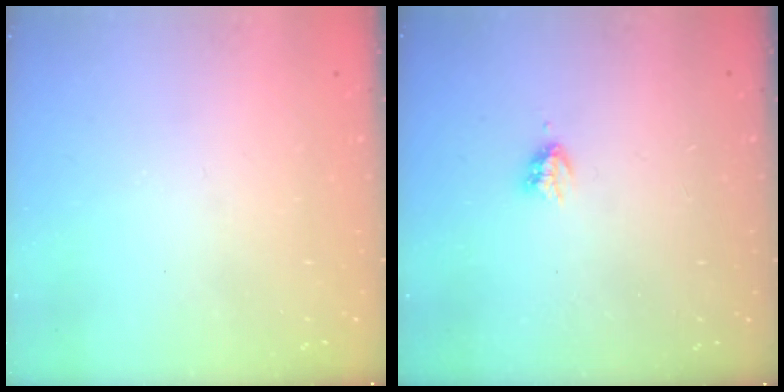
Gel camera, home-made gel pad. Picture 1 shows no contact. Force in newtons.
{"total": 2.9, "press": 2.9, "slide": 0.5}